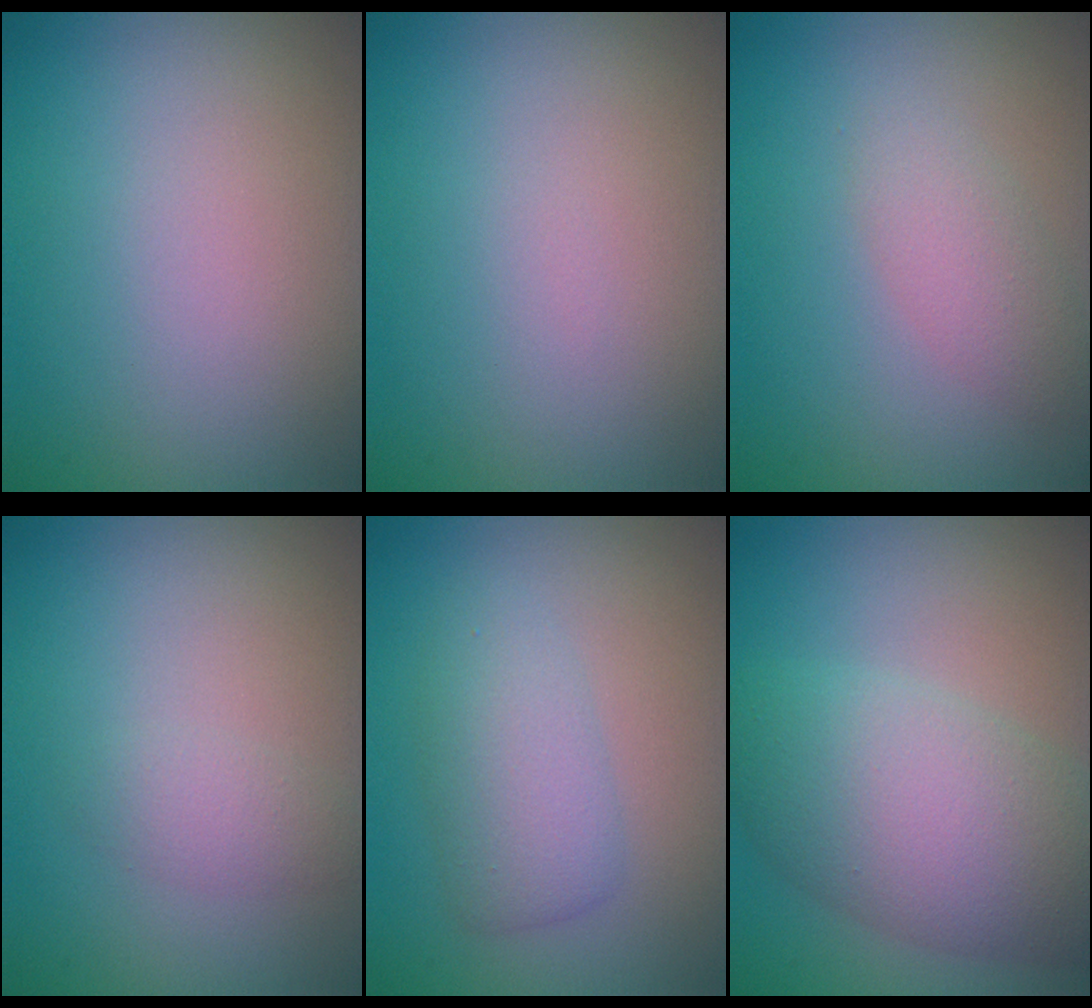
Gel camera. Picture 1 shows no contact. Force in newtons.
{"total": 0.0}
{"total": 2.1, "press": 2.1, "slide": 0.1}
{"total": 1.5, "press": 1.5, "slide": 0.1}
{"total": 3.2, "press": 3.2, "slide": 0.1}
{"total": 7.8, "press": 7.8, "slide": 0.3}